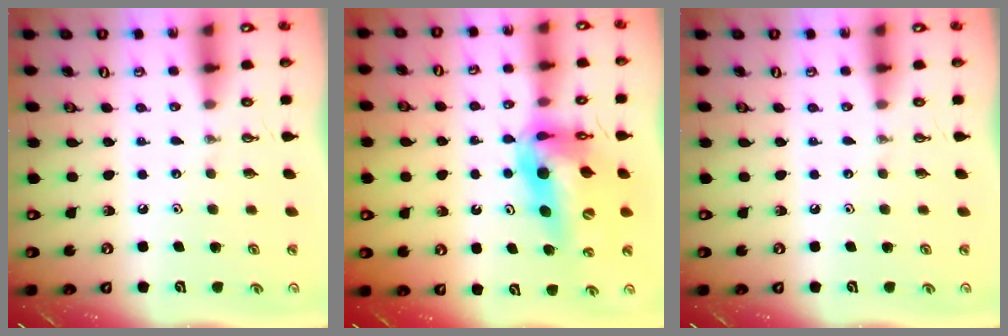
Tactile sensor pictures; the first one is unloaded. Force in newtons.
{"total": 16.8, "press": 15.9, "slide": 5.4}
{"total": 0.0}